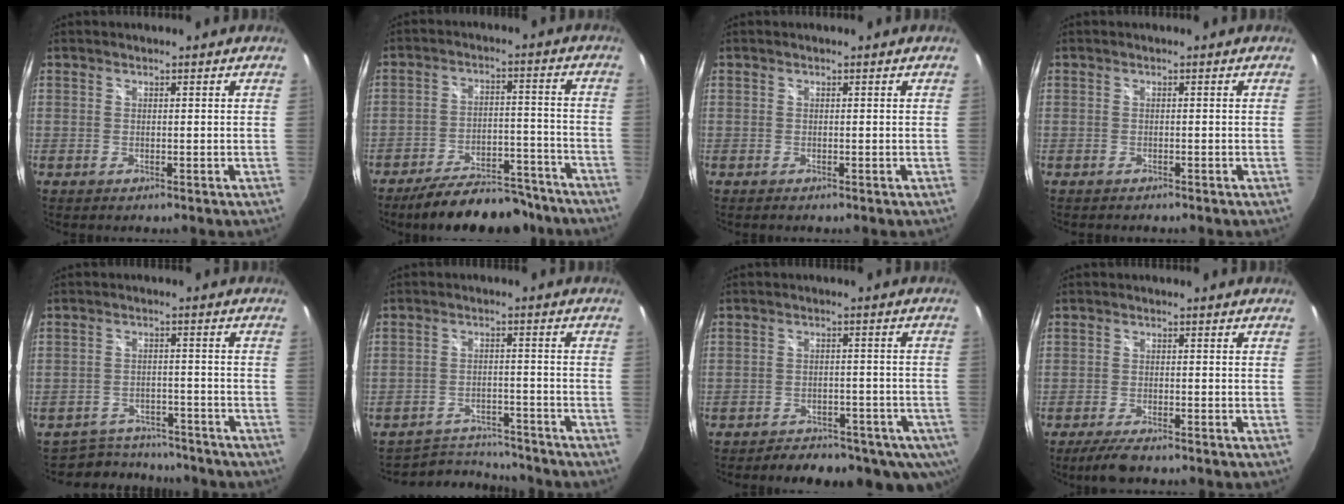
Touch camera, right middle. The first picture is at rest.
{"total": 17.0, "force": [-14.6, 5.1, 7.0], "torque": [-0.121, 0.010, -0.194]}
{"total": 0.0}
{"total": 1.1, "force": [-1.0, 0.2, 0.3], "torque": [-0.008, -0.003, -0.014]}
{"total": 9.8, "force": [-8.7, 4.1, 1.6], "torque": [-0.046, 0.013, -0.118]}
{"total": 9.4, "force": [-9.2, 1.8, 1.1], "torque": [-0.035, 0.010, -0.136]}
{"total": 14.9, "force": [-10.3, 7.5, 7.7], "torque": [-0.139, -0.007, -0.120]}
{"total": 4.5, "force": [-3.6, 0.8, 2.6], "torque": [-0.064, -0.012, -0.065]}